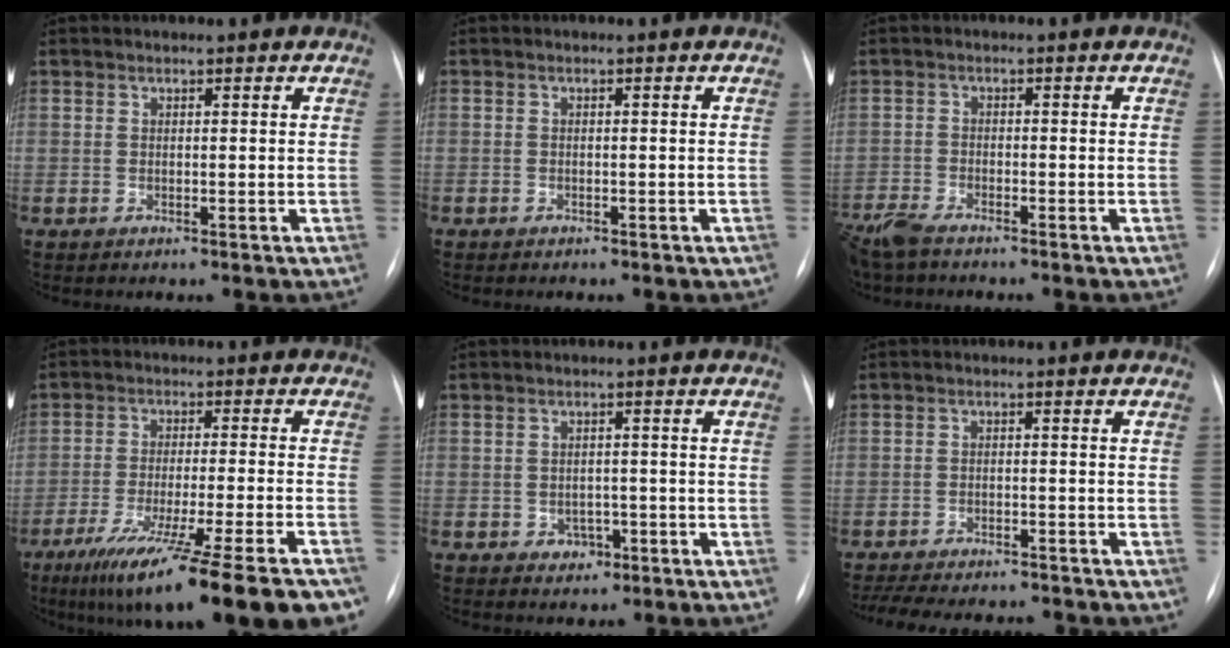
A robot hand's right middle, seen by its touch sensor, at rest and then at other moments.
{"total": 1.6, "force": [-1.2, 0.9, 0.6], "torque": [-0.012, 0.002, -0.011]}
{"total": 5.7, "force": [-4.9, 1.3, 2.6], "torque": [-0.054, -0.017, -0.093]}
{"total": 21.6, "force": [-15.3, 0.9, 15.2], "torque": [-0.177, -0.047, -0.237]}
{"total": 2.6, "force": [-1.1, 2.1, 0.9], "torque": [-0.007, 0.009, -0.008]}
{"total": 13.8, "force": [-12.5, 2.9, 5.1], "torque": [-0.107, -0.006, -0.172]}